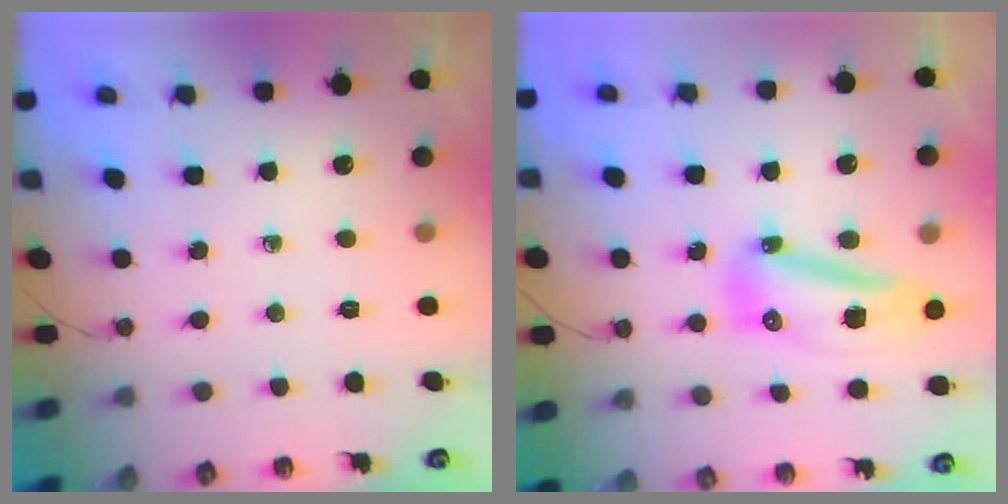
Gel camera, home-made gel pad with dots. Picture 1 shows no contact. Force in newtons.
{"total": 15.3, "press": 13.8, "slide": 6.6}